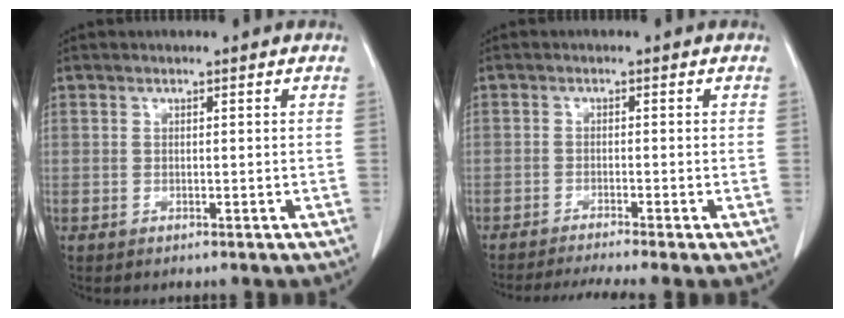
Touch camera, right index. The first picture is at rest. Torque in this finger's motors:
{"motor_torque": [1.08, -1.05, 0.33, 0.09]}